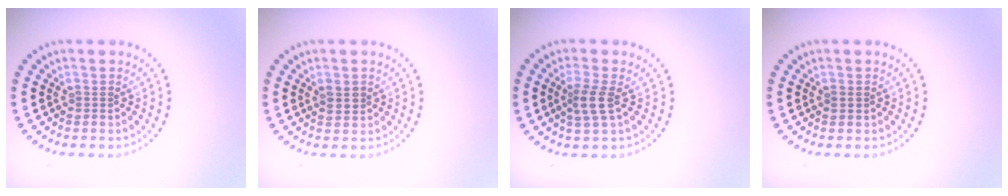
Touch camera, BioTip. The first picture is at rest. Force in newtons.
{"total": 1.3, "press": 1.3, "slide": 0.4}
{"total": 2.4, "press": 1.9, "slide": 1.4}
{"total": 0.8, "press": 0.7, "slide": 0.1}